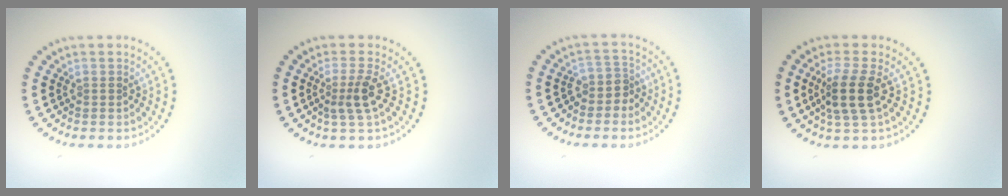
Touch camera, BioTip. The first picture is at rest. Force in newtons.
{"total": 2.3, "press": 1.7, "slide": 1.5}
{"total": 2.0, "press": 1.6, "slide": 1.2}
{"total": 3.4, "press": 2.8, "slide": 1.9}